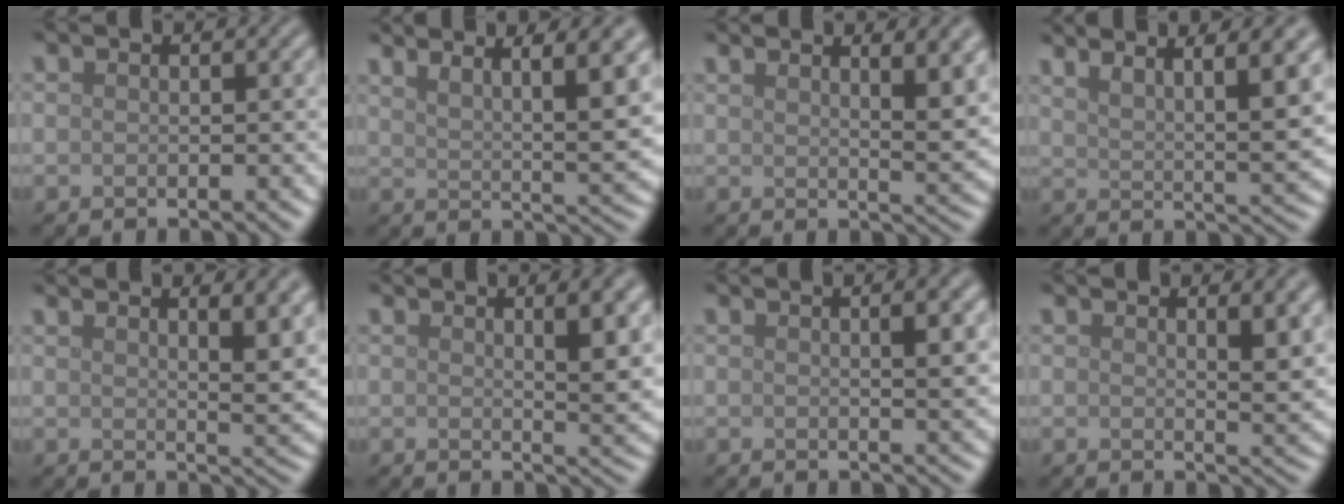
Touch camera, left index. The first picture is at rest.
{"total": 7.8, "force": [4.6, 1.9, 6.0], "torque": [-0.058, 0.016, 0.061]}
{"total": 7.0, "force": [3.8, 2.4, 5.4], "torque": [-0.040, 0.020, 0.042]}
{"total": 8.2, "force": [5.1, 1.9, 6.1], "torque": [-0.062, 0.019, 0.065]}
{"total": 6.3, "force": [3.4, 2.1, 4.9], "torque": [-0.036, 0.015, 0.039]}
{"total": 4.5, "force": [1.7, 1.3, 4.0], "torque": [-0.045, -0.002, 0.025]}
{"total": 3.1, "force": [0.9, 0.8, 2.9], "torque": [-0.032, 0.007, 0.010]}
{"total": 3.5, "force": [1.6, 1.0, 3.0], "torque": [-0.033, -0.004, 0.024]}